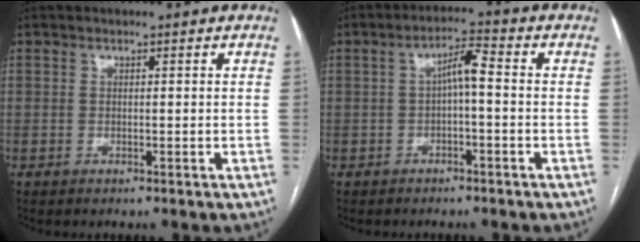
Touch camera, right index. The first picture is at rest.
{"total": 4.2, "force": [-0.2, 0.7, 4.2], "torque": [-0.071, 0.019, -0.003]}